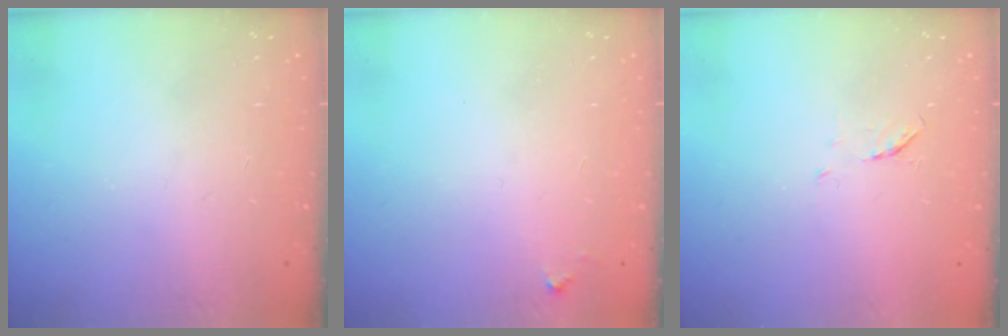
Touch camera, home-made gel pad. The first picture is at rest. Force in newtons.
{"total": 3.1, "press": 3.1, "slide": 0.1}
{"total": 3.9, "press": 3.8, "slide": 0.7}